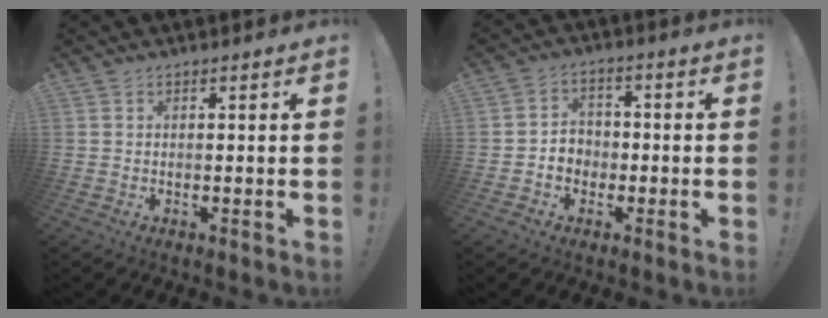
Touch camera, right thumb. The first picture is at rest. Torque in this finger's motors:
{"motor_torque": [0.36, 0.25, 0.27, -0.42, 0.00]}